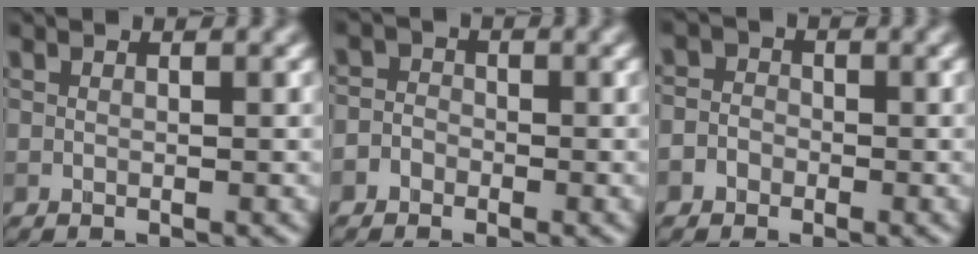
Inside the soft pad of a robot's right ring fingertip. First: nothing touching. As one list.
[{"total": 1.9, "force": [-0.8, 1.7, 0.4], "torque": [0.018, 0.009, -0.027]}, {"total": 2.7, "force": [-0.8, 2.5, 0.6], "torque": [0.019, 0.015, -0.038]}]